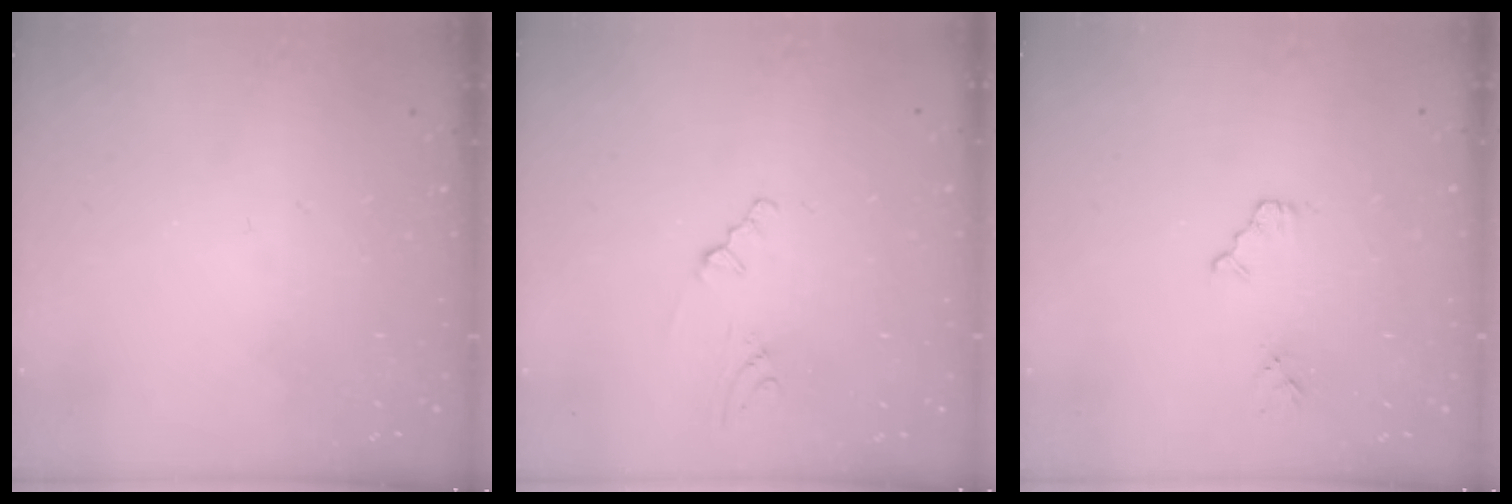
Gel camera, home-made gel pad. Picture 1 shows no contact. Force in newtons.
{"total": 1.0, "press": 0.9, "slide": 0.4}
{"total": 2.3, "press": 2.3, "slide": 0.4}